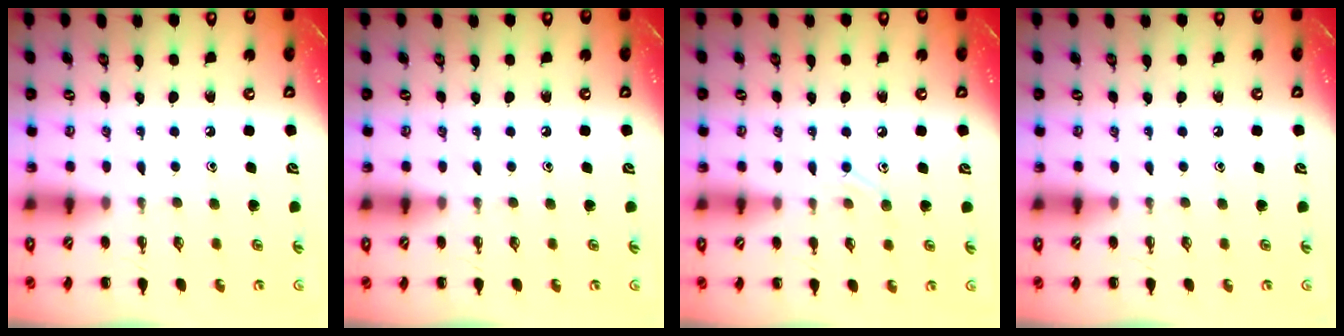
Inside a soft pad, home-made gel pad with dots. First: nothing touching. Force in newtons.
{"total": 0.0}
{"total": 6.7, "press": 6.5, "slide": 1.8}
{"total": 0.0}